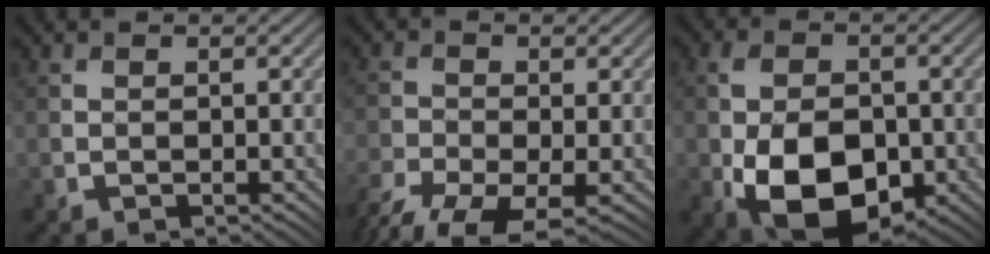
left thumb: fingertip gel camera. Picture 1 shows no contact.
{"total": 10.6, "force": [-7.7, 4.3, 5.7], "torque": [-0.105, -0.033, -0.120]}
{"total": 12.2, "force": [-3.7, 7.5, 8.9], "torque": [-0.169, -0.019, -0.059]}